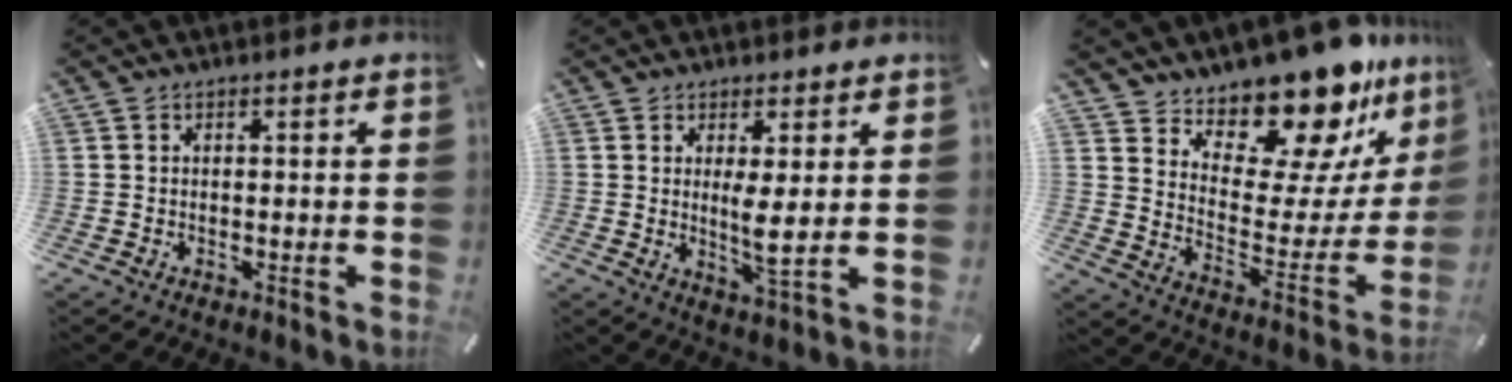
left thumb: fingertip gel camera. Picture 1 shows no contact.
{"total": 5.3, "force": [1.0, 0.8, 5.1], "torque": [-0.098, -0.014, 0.014]}
{"total": 17.0, "force": [15.0, 6.6, 4.6], "torque": [-0.073, -0.144, 0.254]}